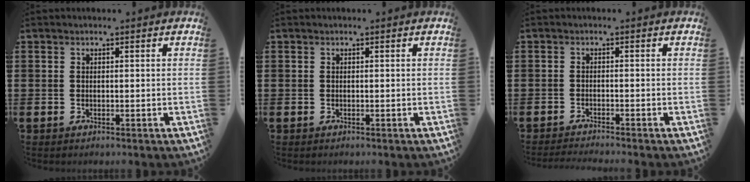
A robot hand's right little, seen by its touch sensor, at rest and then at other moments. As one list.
[{"total": 0.0}, {"total": 1.1, "force": [-1.0, -0.2, 0.2], "torque": [-0.003, 0.000, -0.020]}]